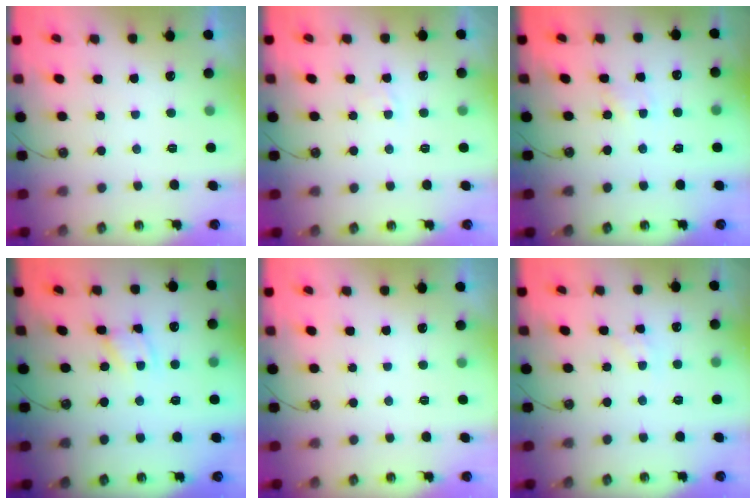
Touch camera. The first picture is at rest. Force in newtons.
{"total": 2.9, "press": 2.9, "slide": 0.4}
{"total": 2.3, "press": 2.3, "slide": 0.3}
{"total": 2.4, "press": 2.4, "slide": 0.1}
{"total": 0.0}
{"total": 2.8, "press": 2.8, "slide": 0.5}